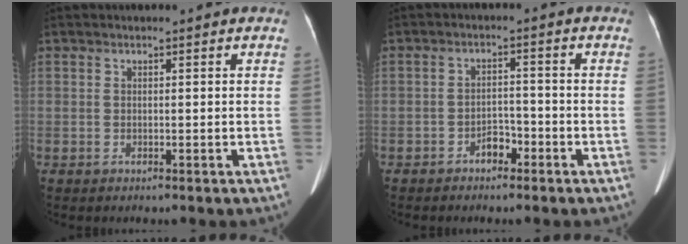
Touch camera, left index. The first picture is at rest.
{"total": 2.9, "force": [-2.2, 1.4, 1.3], "torque": [-0.019, 0.004, -0.035]}